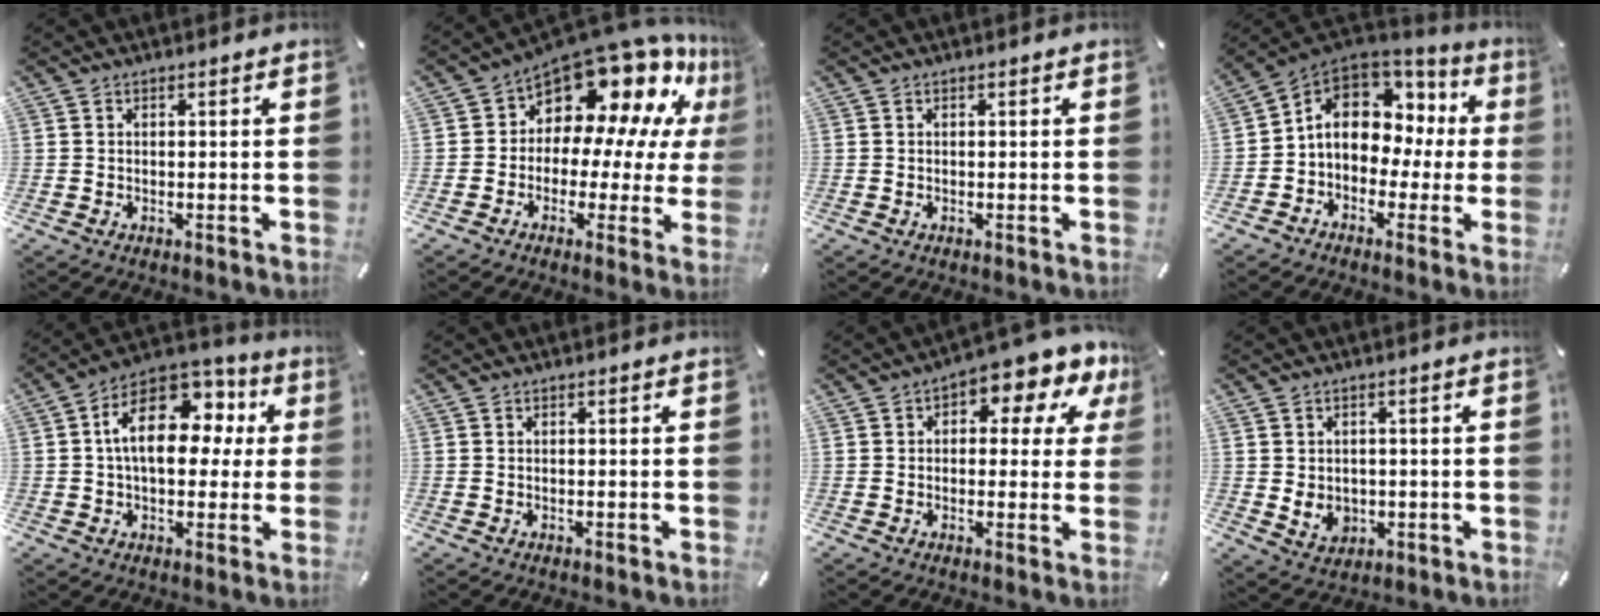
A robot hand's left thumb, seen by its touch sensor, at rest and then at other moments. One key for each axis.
{"total": 14.6, "fx": 10.2, "fy": 8.1, "fz": 6.7, "tx": -0.112, "ty": -0.096, "tz": 0.177}
{"total": 0.0}
{"total": 10.9, "fx": 2.2, "fy": 8.6, "fz": 6.3, "tx": -0.109, "ty": -0.005, "tz": 0.044}
{"total": 17.2, "fx": 4.3, "fy": 10.9, "fz": 12.5, "tx": -0.192, "ty": -0.011, "tz": 0.076}
{"total": 0.0}
{"total": 9.1, "fx": 4.8, "fy": 4.4, "fz": 6.4, "tx": -0.087, "ty": -0.033, "tz": 0.078}
{"total": 5.3, "fx": -0.5, "fy": 4.6, "fz": 2.5, "tx": -0.042, "ty": -0.001, "tz": -0.008}